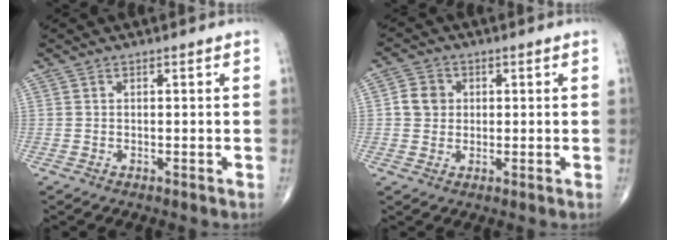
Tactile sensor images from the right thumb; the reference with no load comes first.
{"total": 4.6, "force": [0.6, 4.1, 1.9], "torque": [-0.018, 0.005, 0.005]}